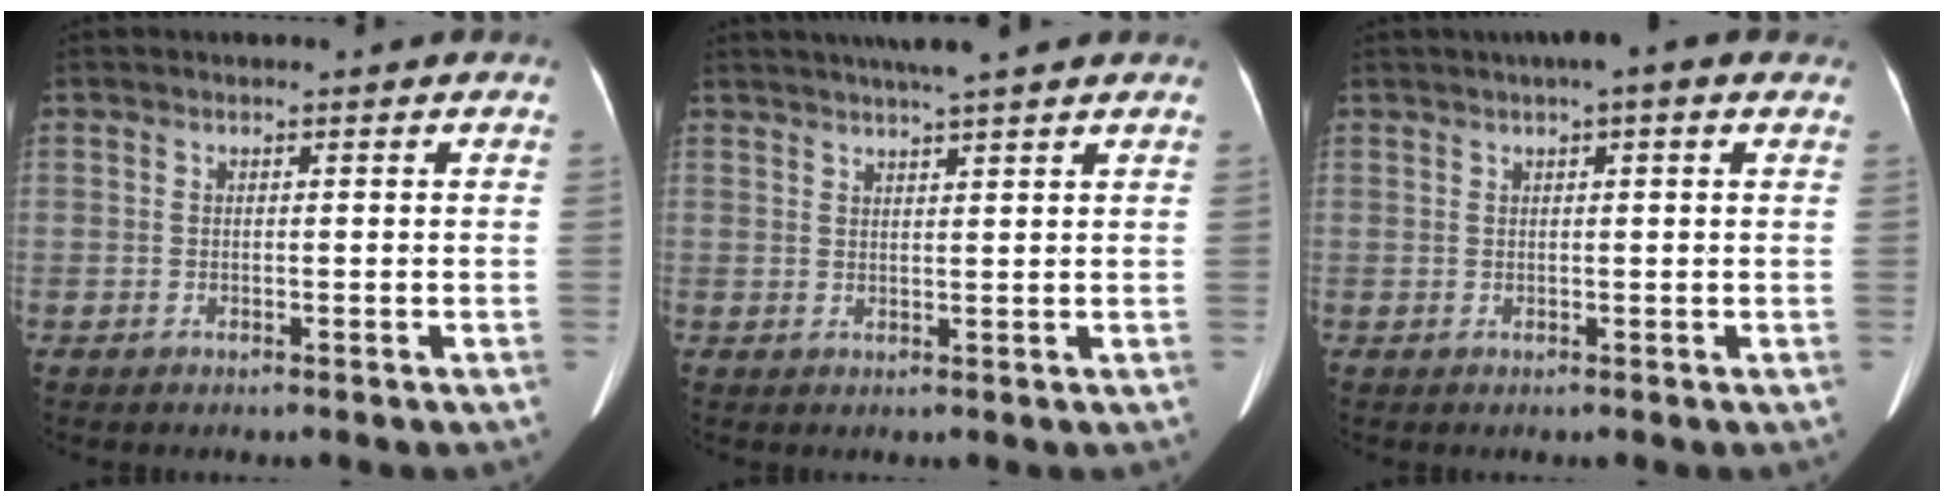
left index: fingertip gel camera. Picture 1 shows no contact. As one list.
[{"total": 8.1, "force": [6.8, 0.0, 4.4], "torque": [-0.070, 0.027, 0.089]}, {"total": 4.3, "force": [2.6, 0.6, 3.4], "torque": [-0.048, 0.025, 0.031]}]